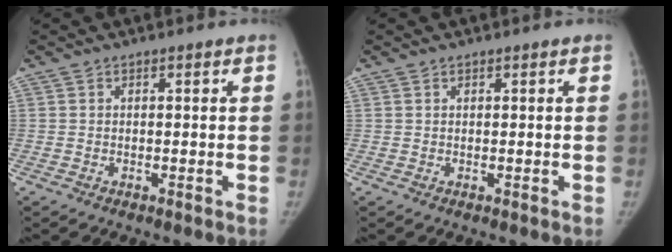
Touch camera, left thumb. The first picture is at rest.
{"total": 0.0}